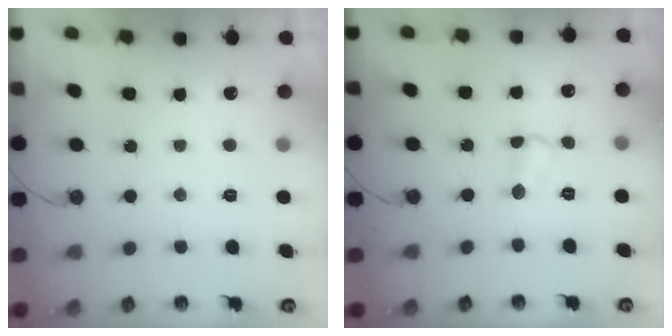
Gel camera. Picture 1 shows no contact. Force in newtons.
{"total": 2.8, "press": 2.8, "slide": 0.4}